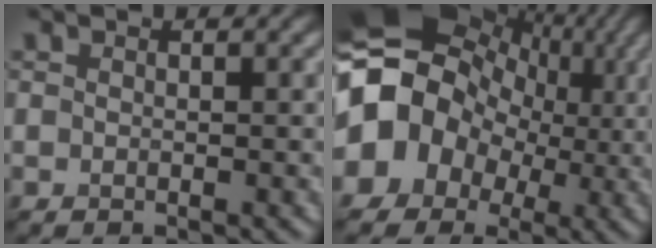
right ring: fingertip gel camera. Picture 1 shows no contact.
{"total": 14.5, "force": [1.3, 12.7, 6.8], "torque": [-0.141, 0.017, 0.016]}